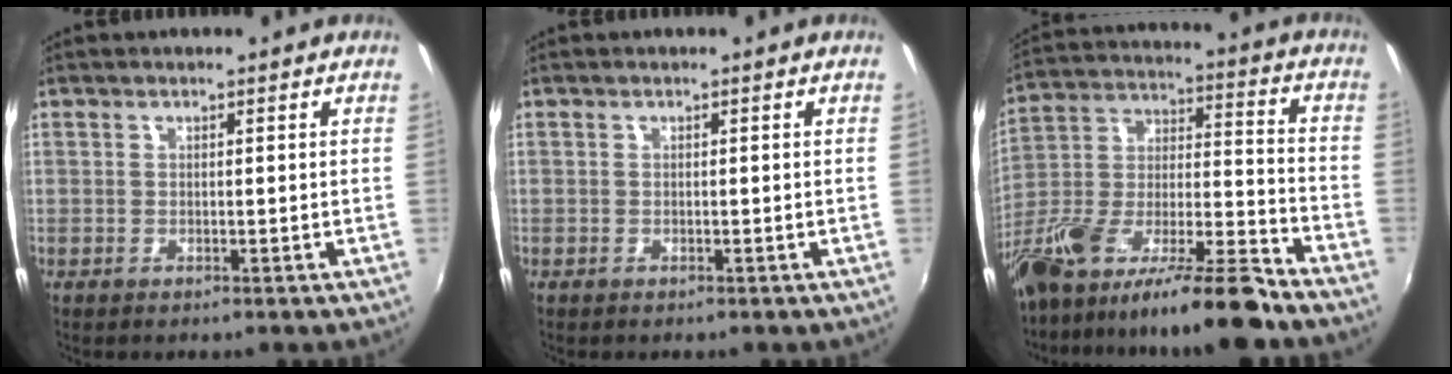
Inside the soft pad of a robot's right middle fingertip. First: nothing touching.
{"total": 0.0}
{"total": 20.8, "force": [-15.3, 2.6, 13.8], "torque": [-0.241, -0.025, -0.269]}